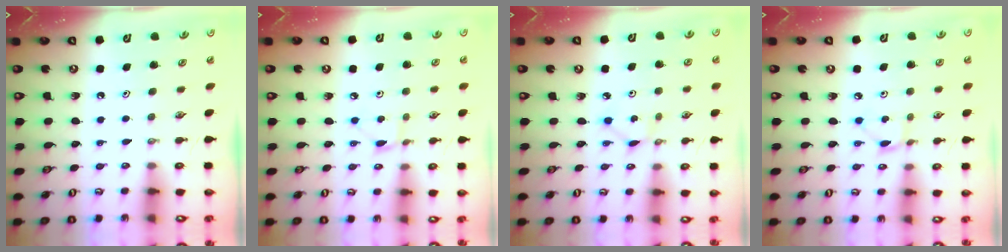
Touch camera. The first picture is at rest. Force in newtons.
{"total": 3.0, "press": 3.0, "slide": 0.4}
{"total": 1.5, "press": 1.5, "slide": 0.2}
{"total": 2.8, "press": 2.8, "slide": 0.3}